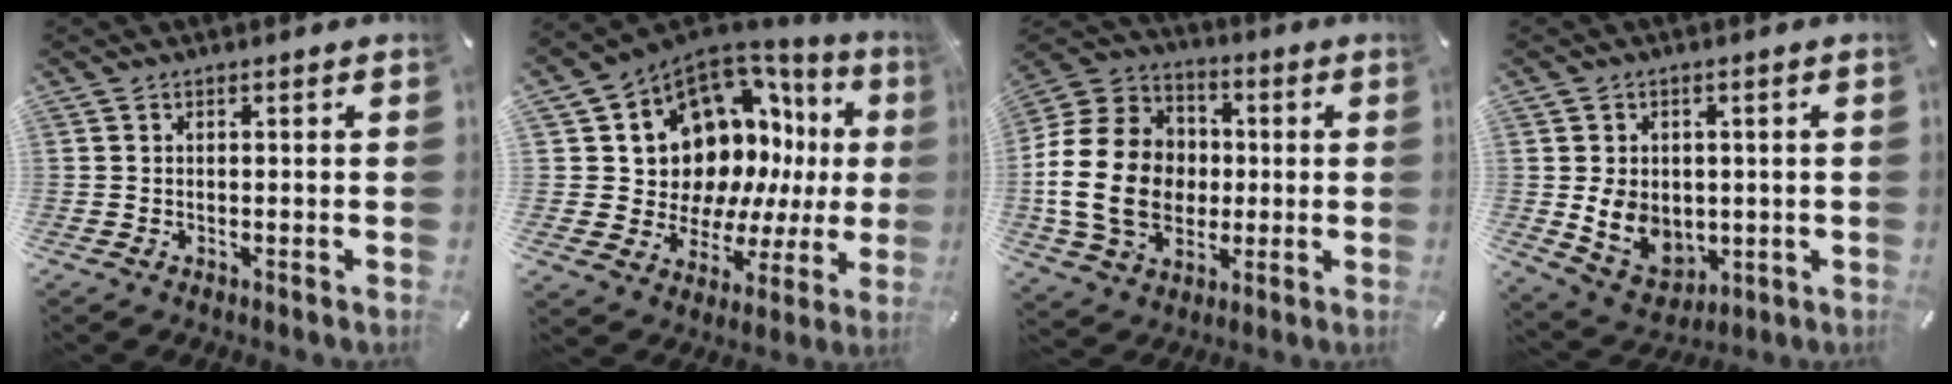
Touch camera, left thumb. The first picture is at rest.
{"total": 15.1, "force": [6.2, 11.8, 7.2], "torque": [-0.106, -0.084, 0.132]}
{"total": 20.2, "force": [-1.7, 16.4, 11.7], "torque": [-0.254, 0.019, -0.030]}
{"total": 9.3, "force": [0.0, 8.1, 4.6], "torque": [-0.091, -0.001, 0.007]}